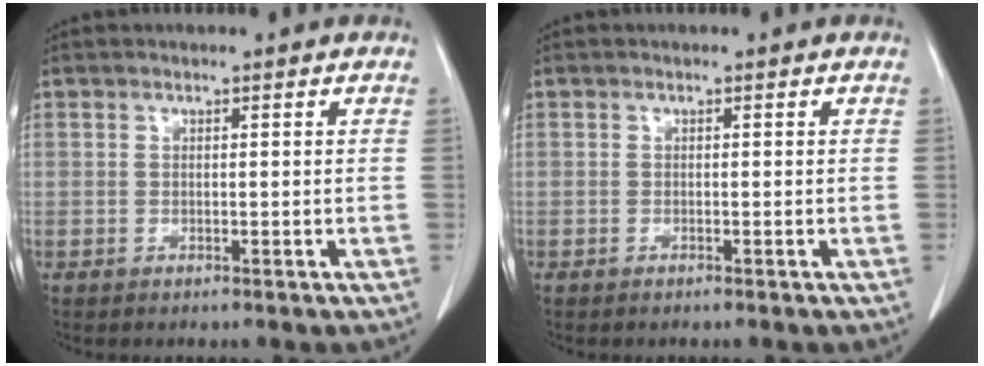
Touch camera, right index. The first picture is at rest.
{"total": 0.0}